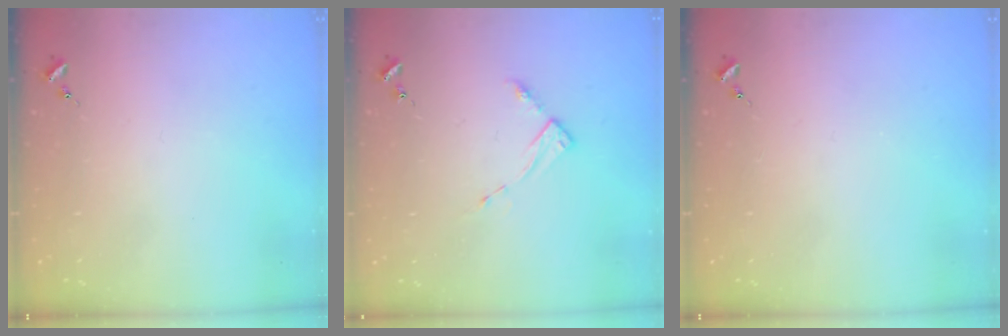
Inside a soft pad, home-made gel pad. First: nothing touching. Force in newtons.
{"total": 2.8, "press": 2.8, "slide": 0.4}
{"total": 0.0}